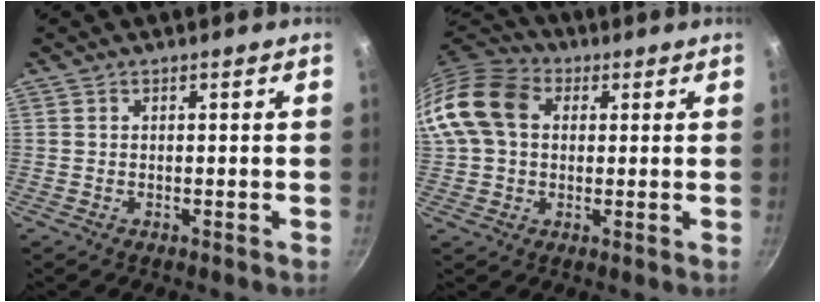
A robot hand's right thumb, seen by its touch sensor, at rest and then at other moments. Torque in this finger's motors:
{"motor_torque": [-0.41, 0.96, 0.68, 0.00, 0.43]}